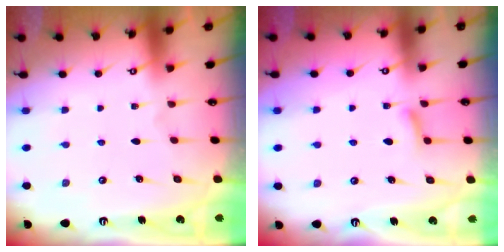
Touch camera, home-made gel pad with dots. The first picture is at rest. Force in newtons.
{"total": 5.4, "press": 5.3, "slide": 0.8}